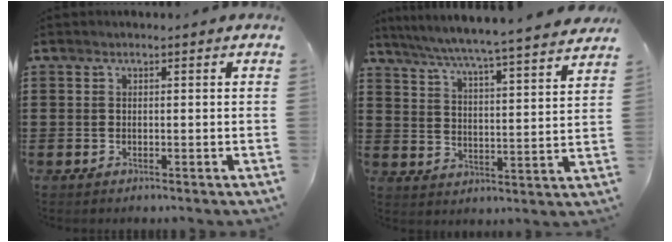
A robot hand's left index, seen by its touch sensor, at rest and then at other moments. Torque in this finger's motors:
{"motor_torque": [1.73, -0.41, 0.53, 0.09]}